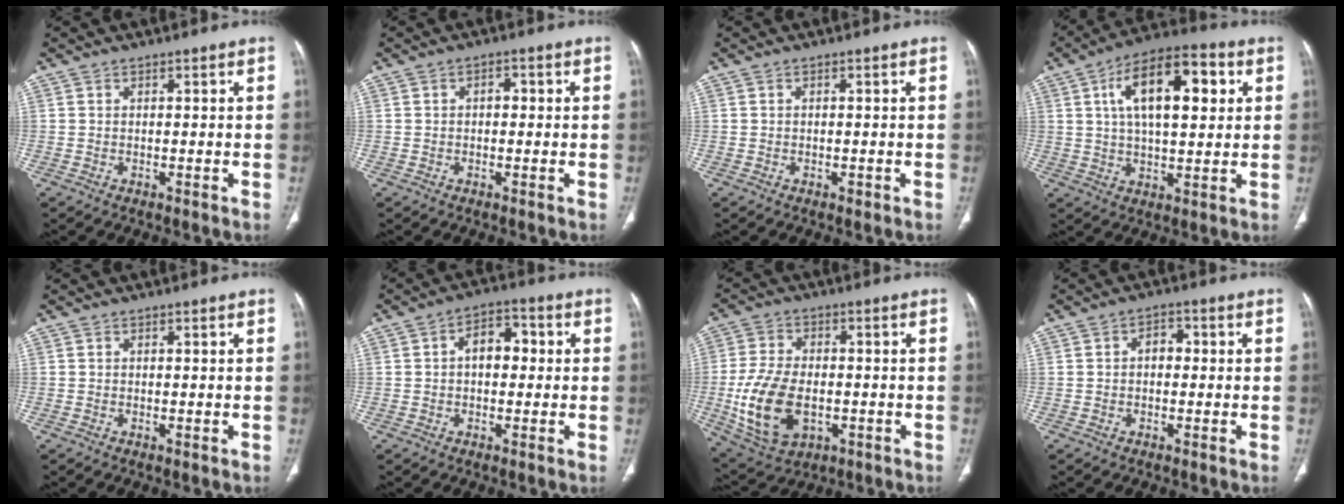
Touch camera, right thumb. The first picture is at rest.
{"total": 1.9, "force": [0.1, 1.2, 1.4], "torque": [-0.018, 0.009, -0.002]}
{"total": 0.7, "force": [-0.3, 0.4, 0.5], "torque": [-0.006, 0.000, -0.004]}
{"total": 16.6, "force": [4.8, 7.6, 14.0], "torque": [-0.209, 0.009, 0.073]}
{"total": 0.0}
{"total": 6.7, "force": [0.5, 4.3, 5.1], "torque": [-0.060, 0.023, -0.001]}
{"total": 14.8, "force": [-2.9, 9.1, 11.3], "torque": [-0.215, 0.002, -0.039]}
{"total": 2.5, "force": [-0.1, 1.8, 1.7], "torque": [-0.017, 0.011, -0.006]}